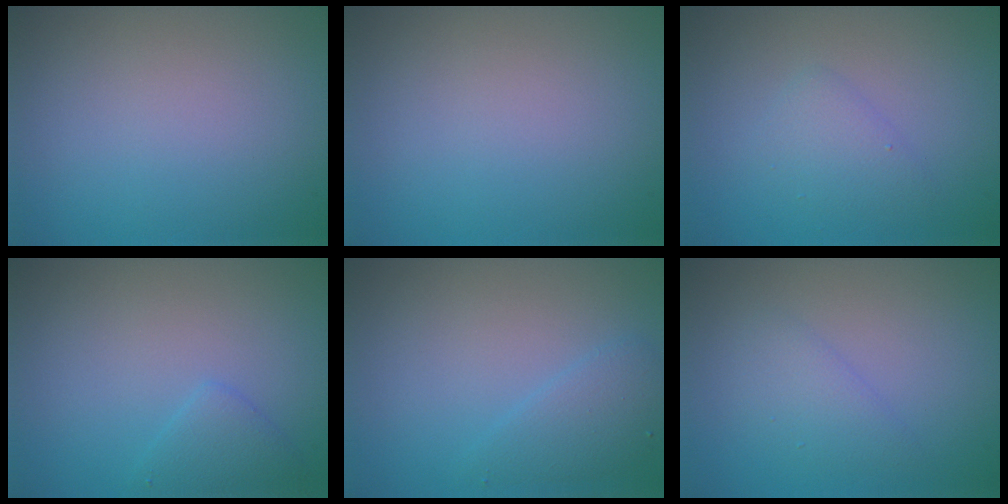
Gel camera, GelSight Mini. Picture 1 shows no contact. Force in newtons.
{"total": 0.0}
{"total": 1.7, "press": 1.7, "slide": 0.1}
{"total": 1.7, "press": 1.7, "slide": 0.1}
{"total": 2.0, "press": 2.0, "slide": 0.1}
{"total": 1.7, "press": 1.7, "slide": 0.2}